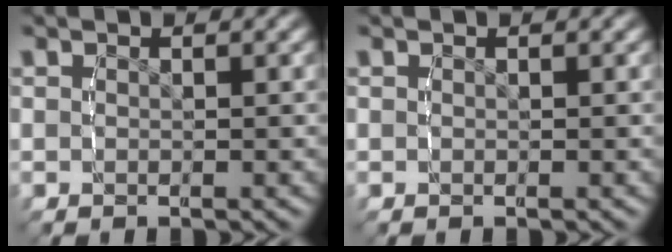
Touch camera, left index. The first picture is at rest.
{"total": 0.0}